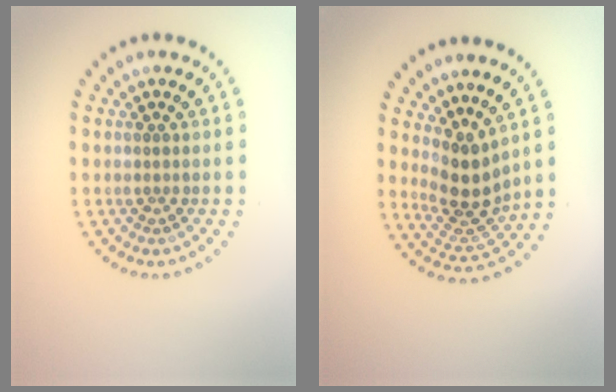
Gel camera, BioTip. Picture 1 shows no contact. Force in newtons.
{"total": 3.8, "press": 3.0, "slide": 2.4}